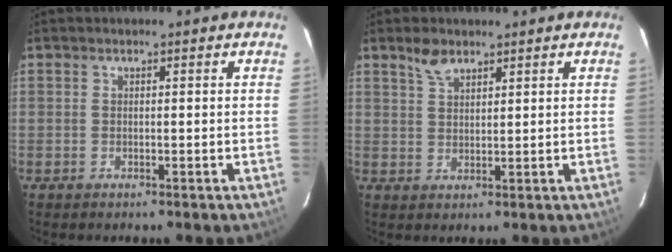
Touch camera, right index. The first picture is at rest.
{"total": 3.6, "force": [2.7, 1.6, 1.8], "torque": [-0.032, 0.006, 0.051]}